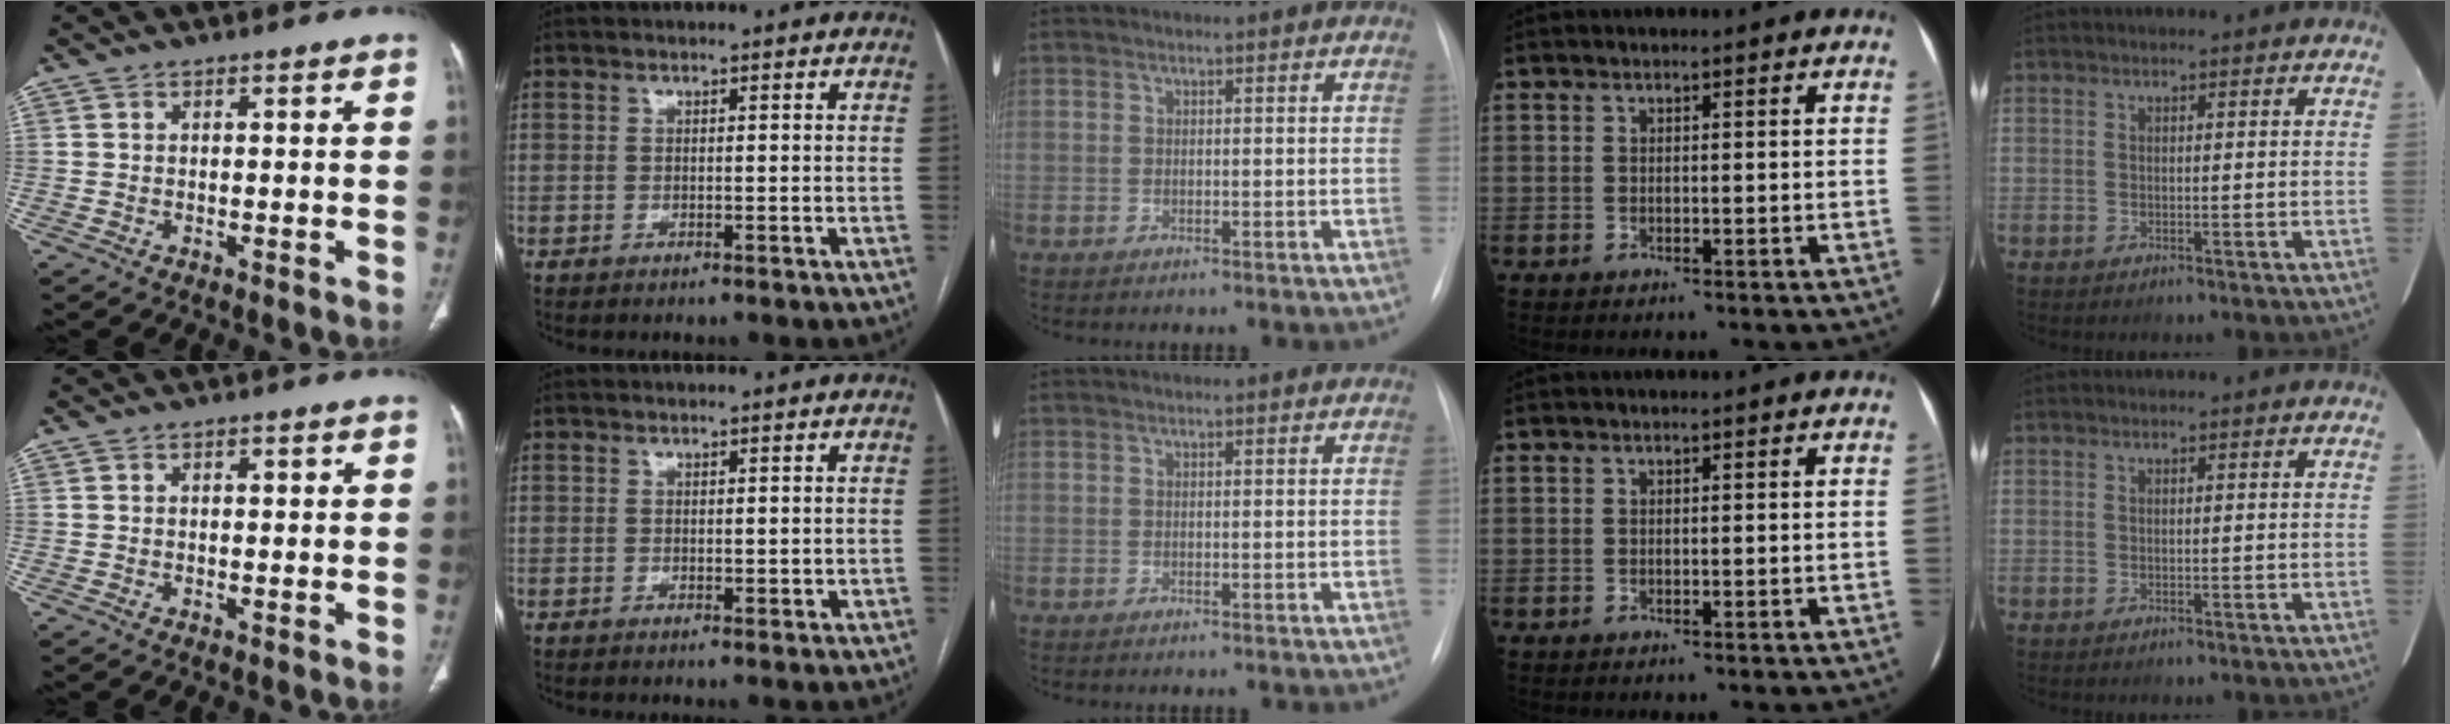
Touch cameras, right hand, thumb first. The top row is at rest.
{"thumb": {"total": 1.4, "force": [0.5, 0.6, 1.2], "torque": [-0.019, 0.000, 0.008]}, "index": {"total": 1.3, "force": [0.3, 0.7, 1.1], "torque": [-0.015, -0.006, 0.007]}}